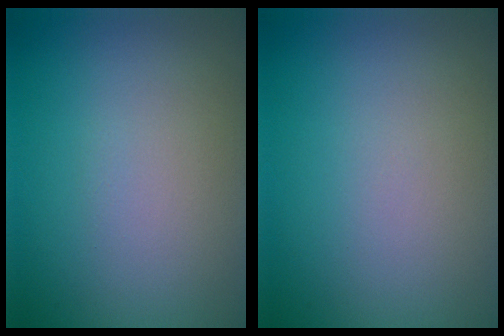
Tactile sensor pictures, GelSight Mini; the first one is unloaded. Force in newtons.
{"total": 0.0}